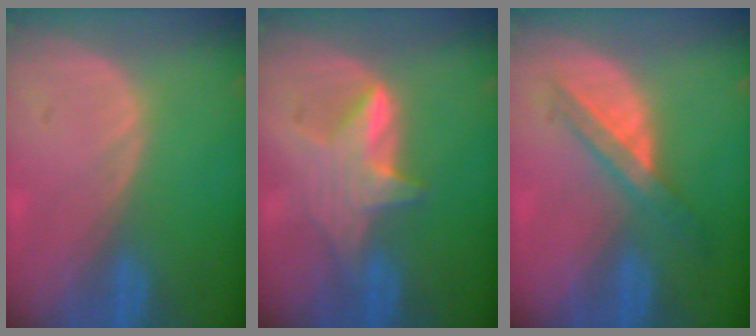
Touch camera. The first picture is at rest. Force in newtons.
{"total": 5.8, "press": 5.6, "slide": 1.5}
{"total": 5.9, "press": 5.2, "slide": 2.9}